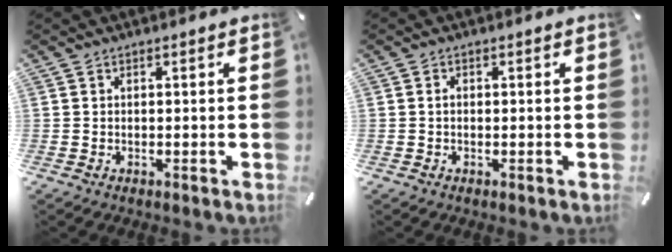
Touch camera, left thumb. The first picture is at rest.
{"total": 0.8, "force": [0.0, 0.5, 0.6], "torque": [-0.011, 0.003, -0.002]}